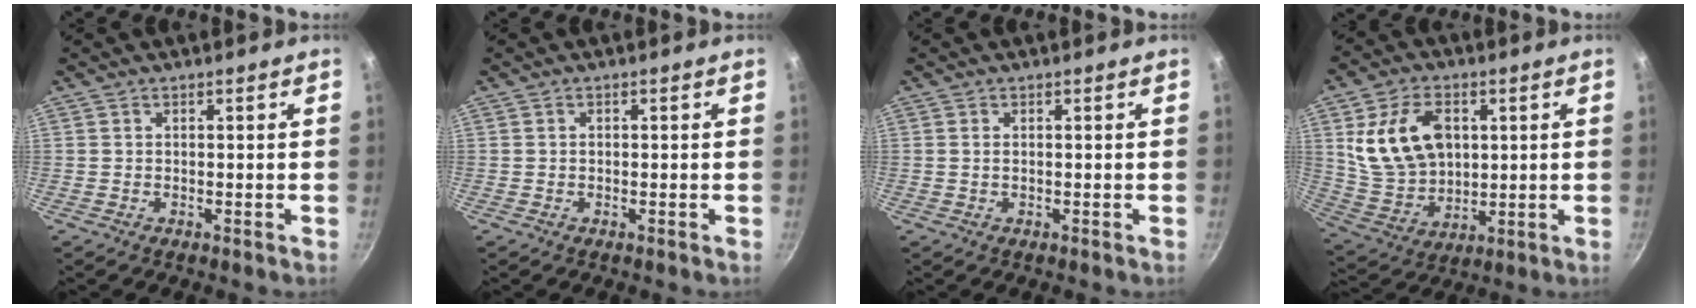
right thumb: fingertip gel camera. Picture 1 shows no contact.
{"total": 0.5, "force": [-0.1, 0.5, 0.3], "torque": [-0.004, 0.004, -0.001]}
{"total": 0.8, "force": [0.1, 0.4, 0.6], "torque": [-0.012, 0.001, 0.001]}
{"total": 15.8, "force": [3.7, 10.9, 10.8], "torque": [-0.178, -0.011, 0.083]}